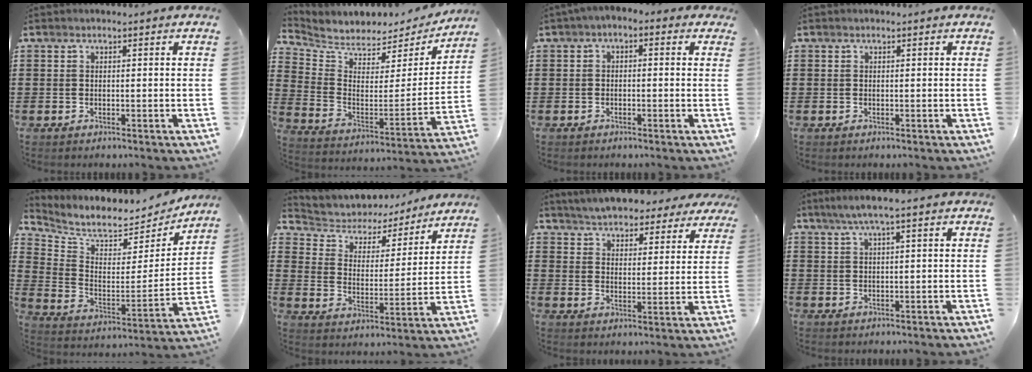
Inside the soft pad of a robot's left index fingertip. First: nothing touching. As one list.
[{"total": 4.8, "force": [4.5, 1.6, 0.1], "torque": [-0.039, -0.045, 0.074]}, {"total": 1.7, "force": [-1.5, 0.5, 0.7], "torque": [-0.022, 0.002, -0.035]}, {"total": 0.0}, {"total": 6.1, "force": [5.9, 1.0, 1.3], "torque": [-0.059, -0.055, 0.101]}, {"total": 4.4, "force": [3.7, 2.2, 0.7], "torque": [-0.042, -0.027, 0.057]}, {"total": 5.4, "force": [5.3, 0.6, 0.6], "torque": [-0.039, -0.023, 0.095]}, {"total": 3.5, "force": [2.1, 0.0, 2.8], "torque": [-0.057, 0.003, 0.035]}]